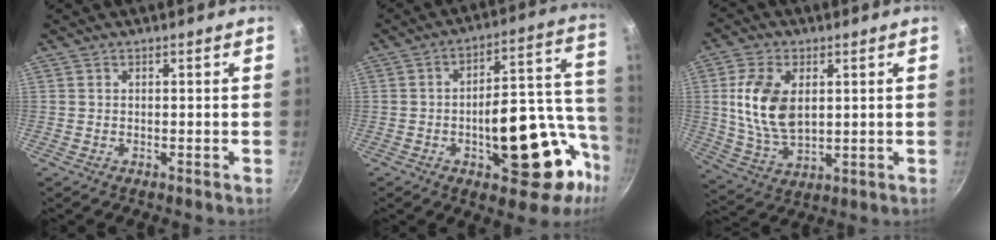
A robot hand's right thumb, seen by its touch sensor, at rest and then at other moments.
{"total": 24.4, "force": [-7.8, 12.1, 19.7], "torque": [-0.200, 0.052, -0.095]}
{"total": 12.7, "force": [2.3, 7.7, 9.9], "torque": [-0.180, -0.016, 0.049]}